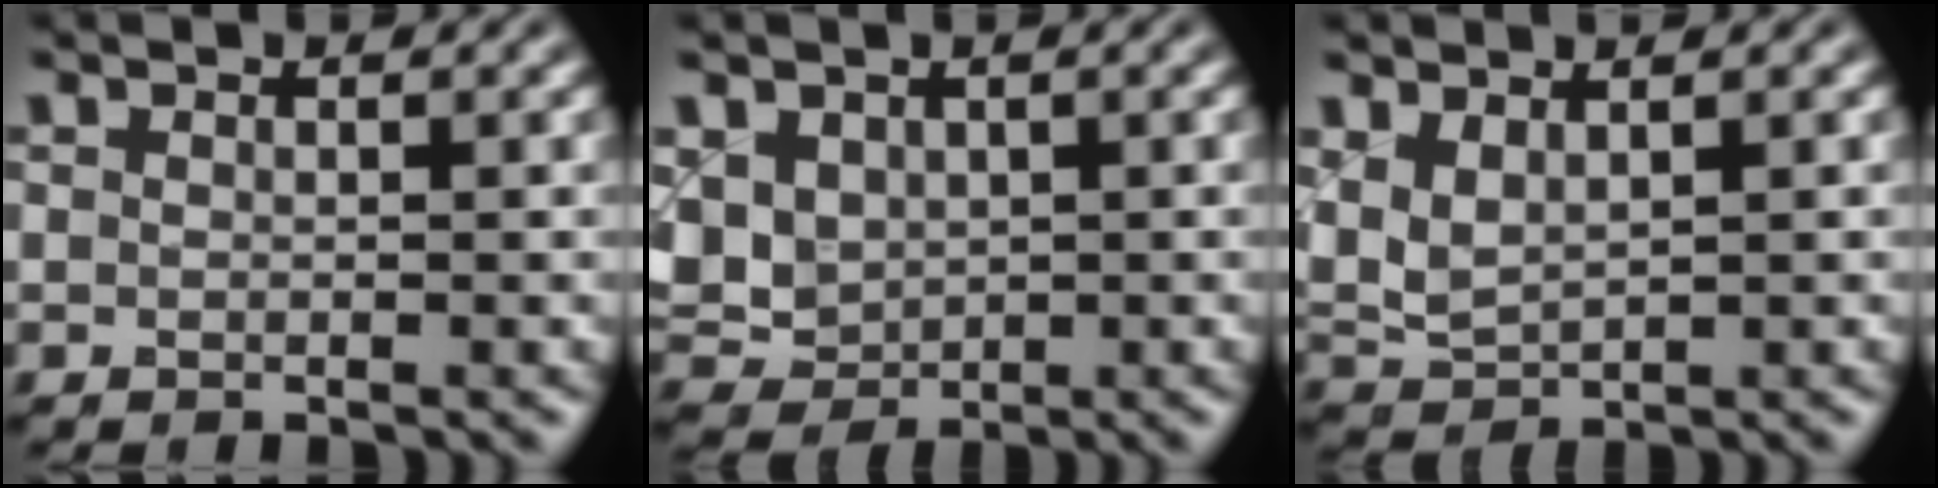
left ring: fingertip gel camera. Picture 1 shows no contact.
{"total": 3.9, "force": [0.9, 3.3, 1.9], "torque": [-0.047, -0.005, 0.024]}
{"total": 3.0, "force": [1.4, 1.6, 2.2], "torque": [-0.058, 0.001, 0.032]}